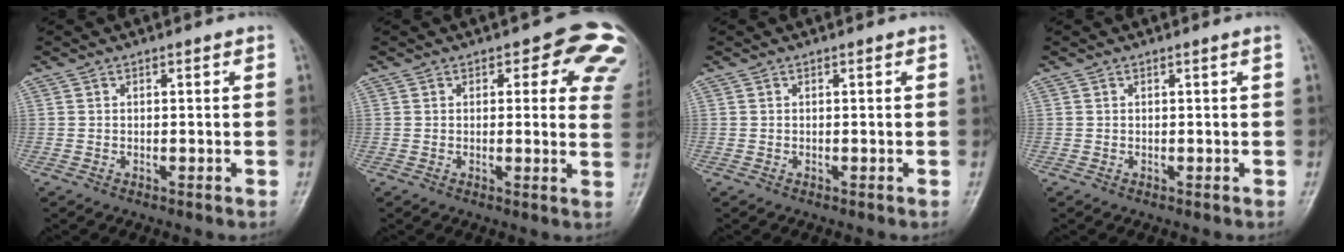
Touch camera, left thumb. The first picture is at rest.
{"total": 9.9, "force": [5.3, 5.2, 6.5], "torque": [-0.019, -0.020, 0.041]}
{"total": 0.0}
{"total": 0.0}